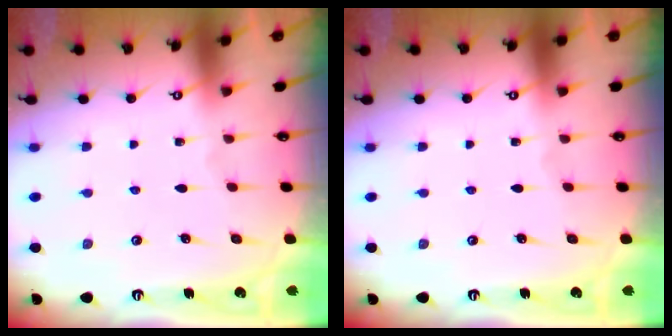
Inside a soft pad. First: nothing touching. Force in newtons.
{"total": 0.0}